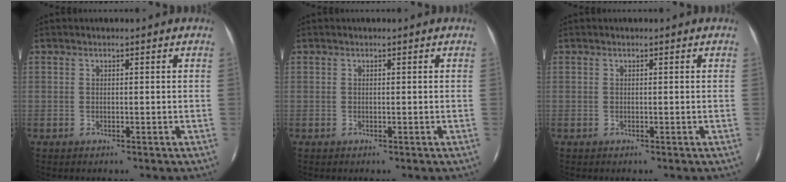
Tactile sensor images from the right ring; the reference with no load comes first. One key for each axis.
{"total": 0.0}
{"total": 0.0}